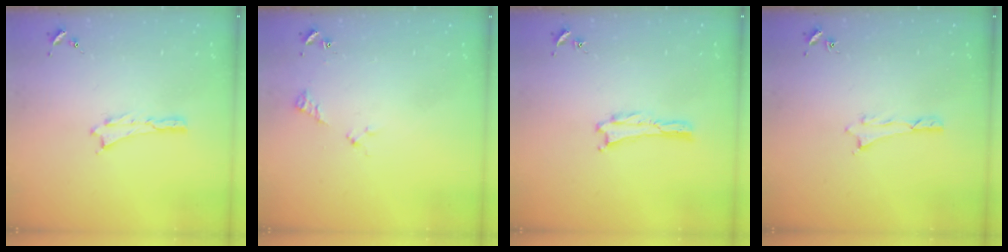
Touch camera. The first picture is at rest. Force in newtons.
{"total": 2.5, "press": 2.5, "slide": 0.3}
{"total": 0.0}
{"total": 0.6, "press": 0.5, "slide": 0.2}